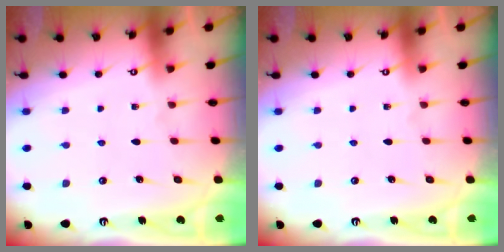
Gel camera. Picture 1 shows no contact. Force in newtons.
{"total": 0.0}